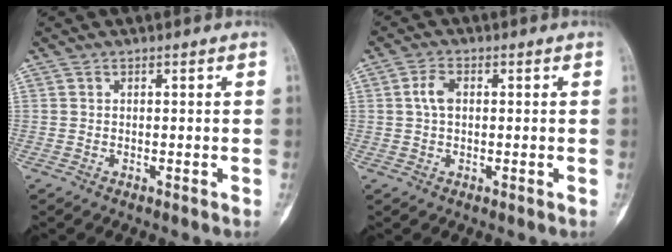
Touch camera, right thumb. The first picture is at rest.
{"total": 3.2, "force": [0.4, 2.0, 2.5], "torque": [-0.054, 0.006, 0.005]}